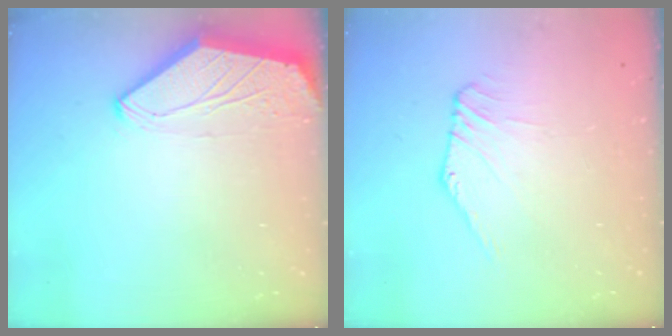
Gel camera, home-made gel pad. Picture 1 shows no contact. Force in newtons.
{"total": 1.1, "press": 1.0, "slide": 0.3}